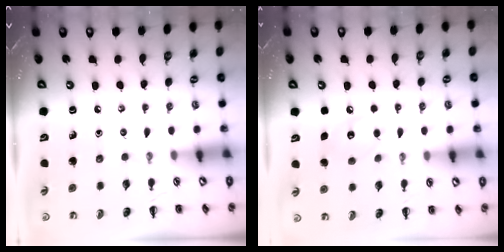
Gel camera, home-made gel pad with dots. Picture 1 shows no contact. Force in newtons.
{"total": 7.3, "press": 7.3, "slide": 0.5}